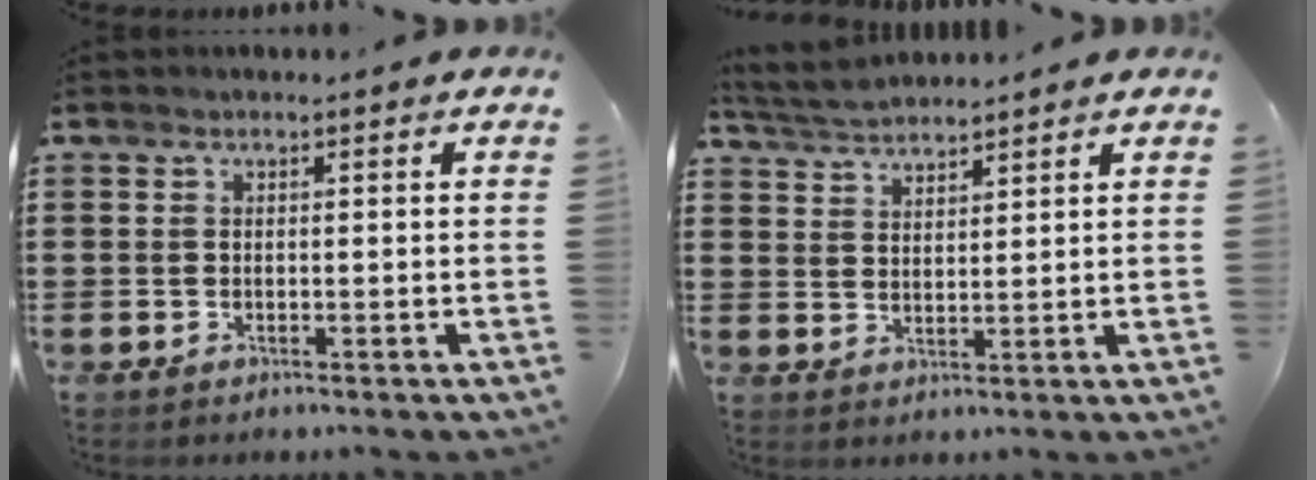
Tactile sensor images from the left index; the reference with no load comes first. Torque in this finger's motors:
{"motor_torque": [0.12, 0.24, 0.21, 0.08]}